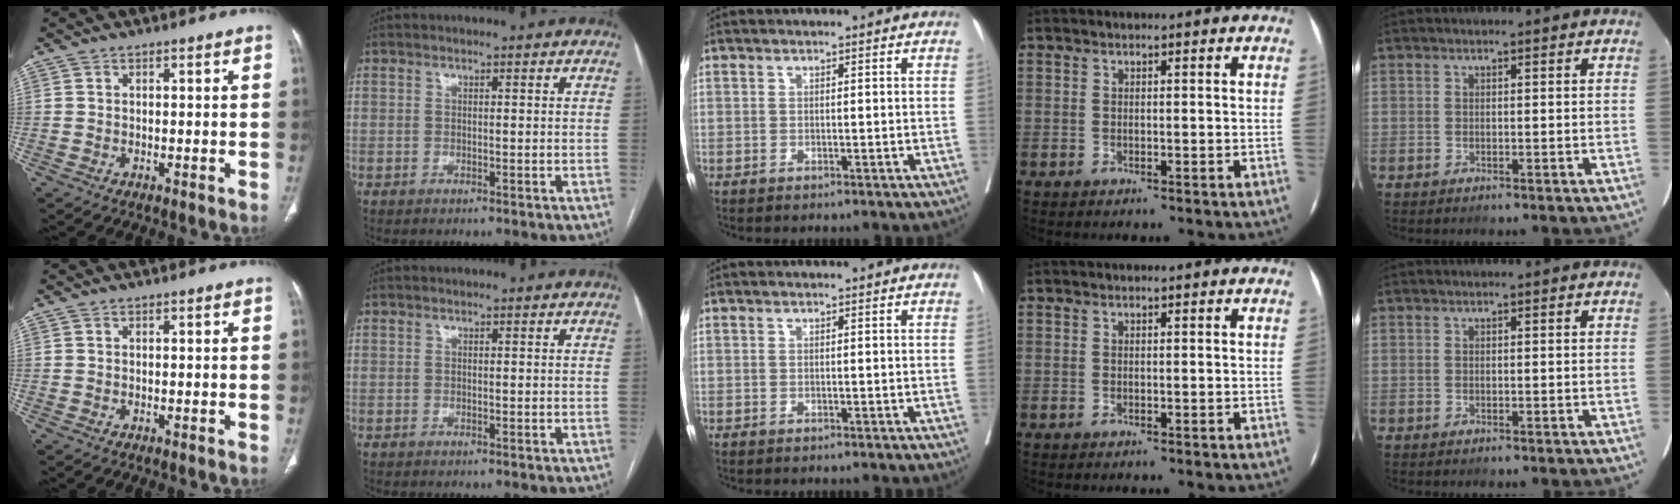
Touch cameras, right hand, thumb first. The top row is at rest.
{}